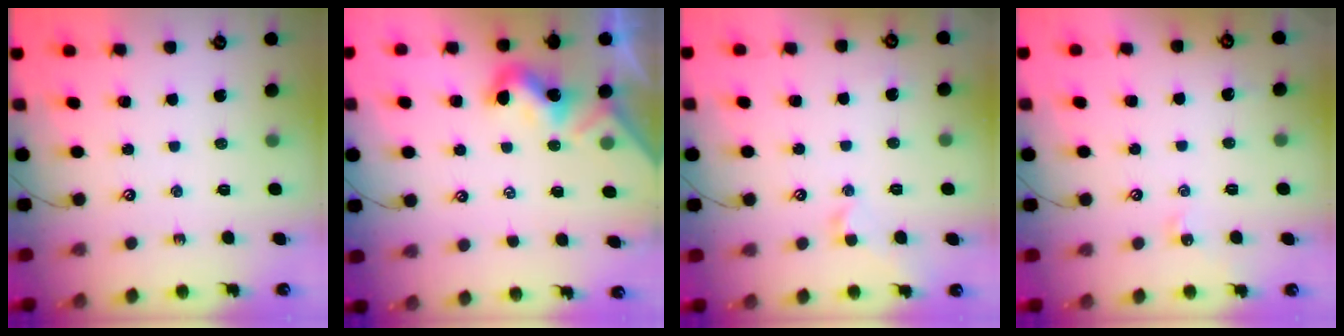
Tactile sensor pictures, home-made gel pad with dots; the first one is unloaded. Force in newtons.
{"total": 1.8, "press": 1.8, "slide": 0.5}
{"total": 2.1, "press": 2.0, "slide": 0.6}
{"total": 1.3, "press": 1.2, "slide": 0.4}